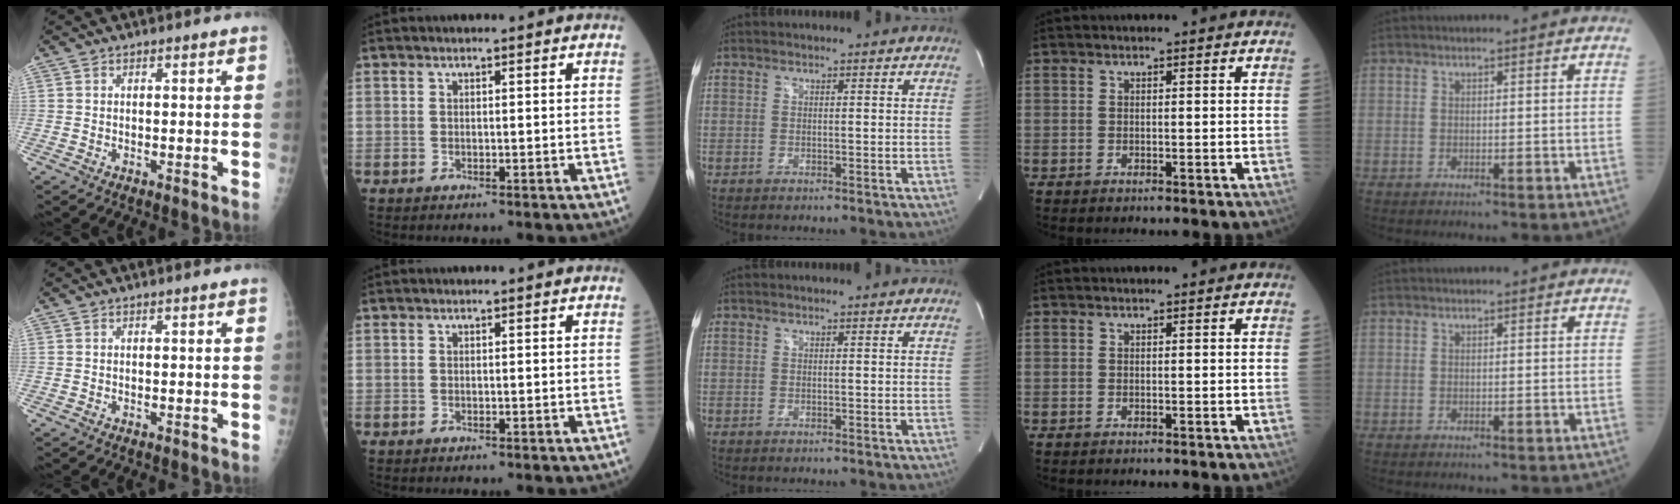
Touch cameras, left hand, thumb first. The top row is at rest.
{}